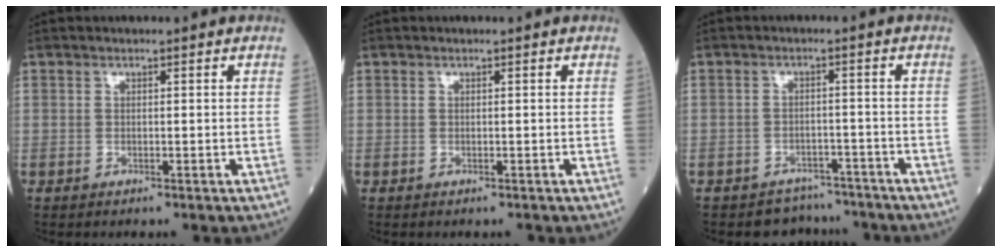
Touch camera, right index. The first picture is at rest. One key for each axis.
{"total": 0.0}
{"total": 4.9, "fx": -4.2, "fy": 2.2, "fz": -1.1, "tx": 0.020, "ty": 0.025, "tz": -0.062}